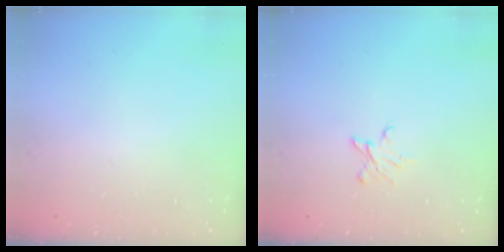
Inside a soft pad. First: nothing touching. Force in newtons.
{"total": 4.3, "press": 4.3, "slide": 0.3}